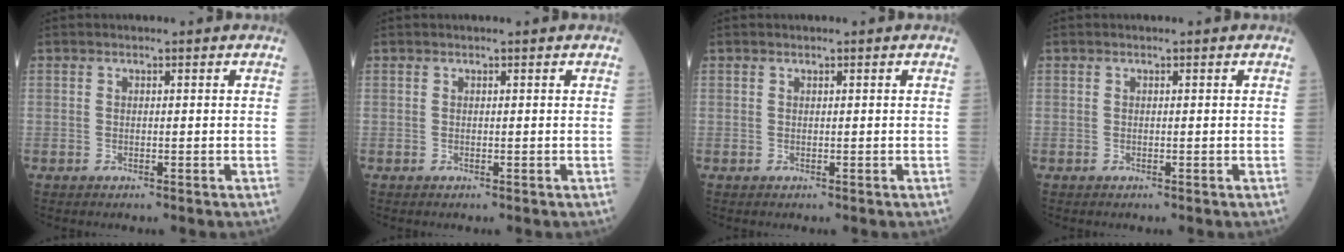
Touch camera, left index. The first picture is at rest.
{"total": 0.0}
{"total": 0.0}
{"total": 0.0}